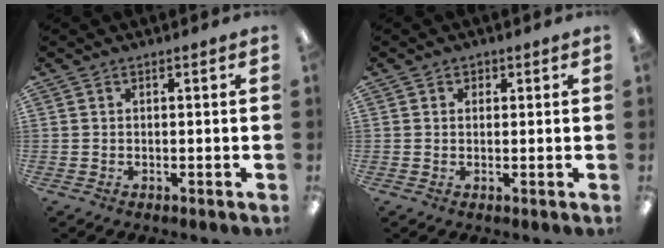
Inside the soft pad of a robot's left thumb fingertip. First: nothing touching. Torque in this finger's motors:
{"motor_torque": [0.26, 0.09, -0.06, -0.13, -0.04]}